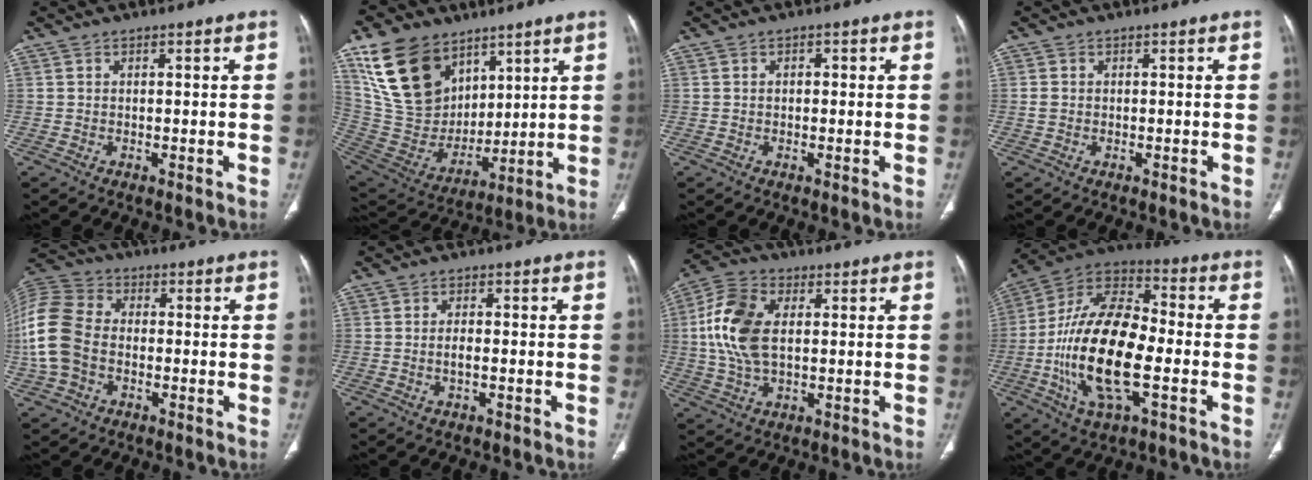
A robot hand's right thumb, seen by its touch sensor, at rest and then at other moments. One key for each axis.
{"total": 20.0, "fx": 11.2, "fy": 13.3, "fz": 9.9, "tx": -0.164, "ty": -0.036, "tz": 0.226}
{"total": 0.9, "fx": 0.1, "fy": 0.7, "fz": 0.6, "tx": -0.006, "ty": 0.003, "tz": -0.002}
{"total": 1.0, "fx": -0.1, "fy": 0.8, "fz": 0.6, "tx": -0.018, "ty": 0.000, "tz": -0.003}
{"total": 14.0, "fx": -2.0, "fy": 10.0, "fz": 9.5, "tx": -0.212, "ty": 0.028, "tz": -0.046}
{"total": 2.0, "fx": -0.6, "fy": 0.7, "fz": 1.7, "tx": -0.037, "ty": 0.003, "tz": -0.012}
{"total": 12.3, "fx": 1.6, "fy": 7.1, "fz": 9.9, "tx": -0.211, "ty": 0.012, "tz": 0.028}
{"total": 21.8, "fx": -4.5, "fy": 9.9, "fz": 18.9, "tx": -0.355, "ty": 0.026, "tz": -0.082}